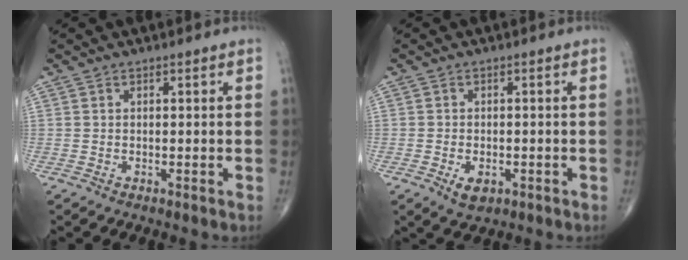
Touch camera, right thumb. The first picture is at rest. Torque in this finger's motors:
{"motor_torque": [-0.23, 0.17, -0.07, -0.08, 0.00]}